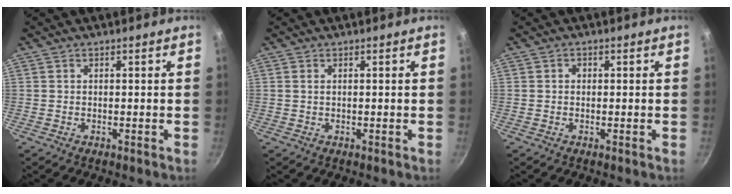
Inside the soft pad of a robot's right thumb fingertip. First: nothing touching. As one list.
[{"total": 0.7, "force": [0.2, 0.4, 0.6], "torque": [-0.010, 0.001, 0.004]}, {"total": 1.0, "force": [0.1, 0.9, 0.5], "torque": [-0.005, 0.006, 0.000]}]